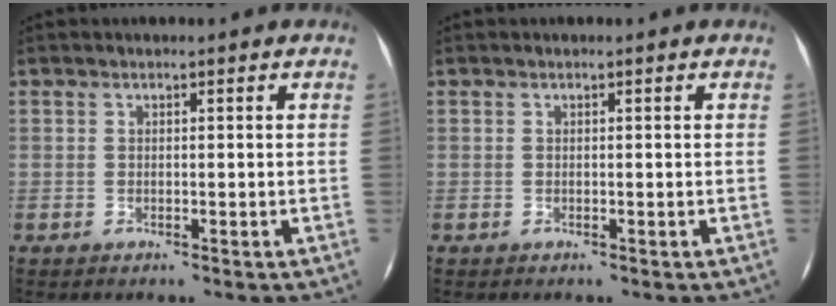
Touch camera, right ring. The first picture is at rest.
{"total": 0.0}